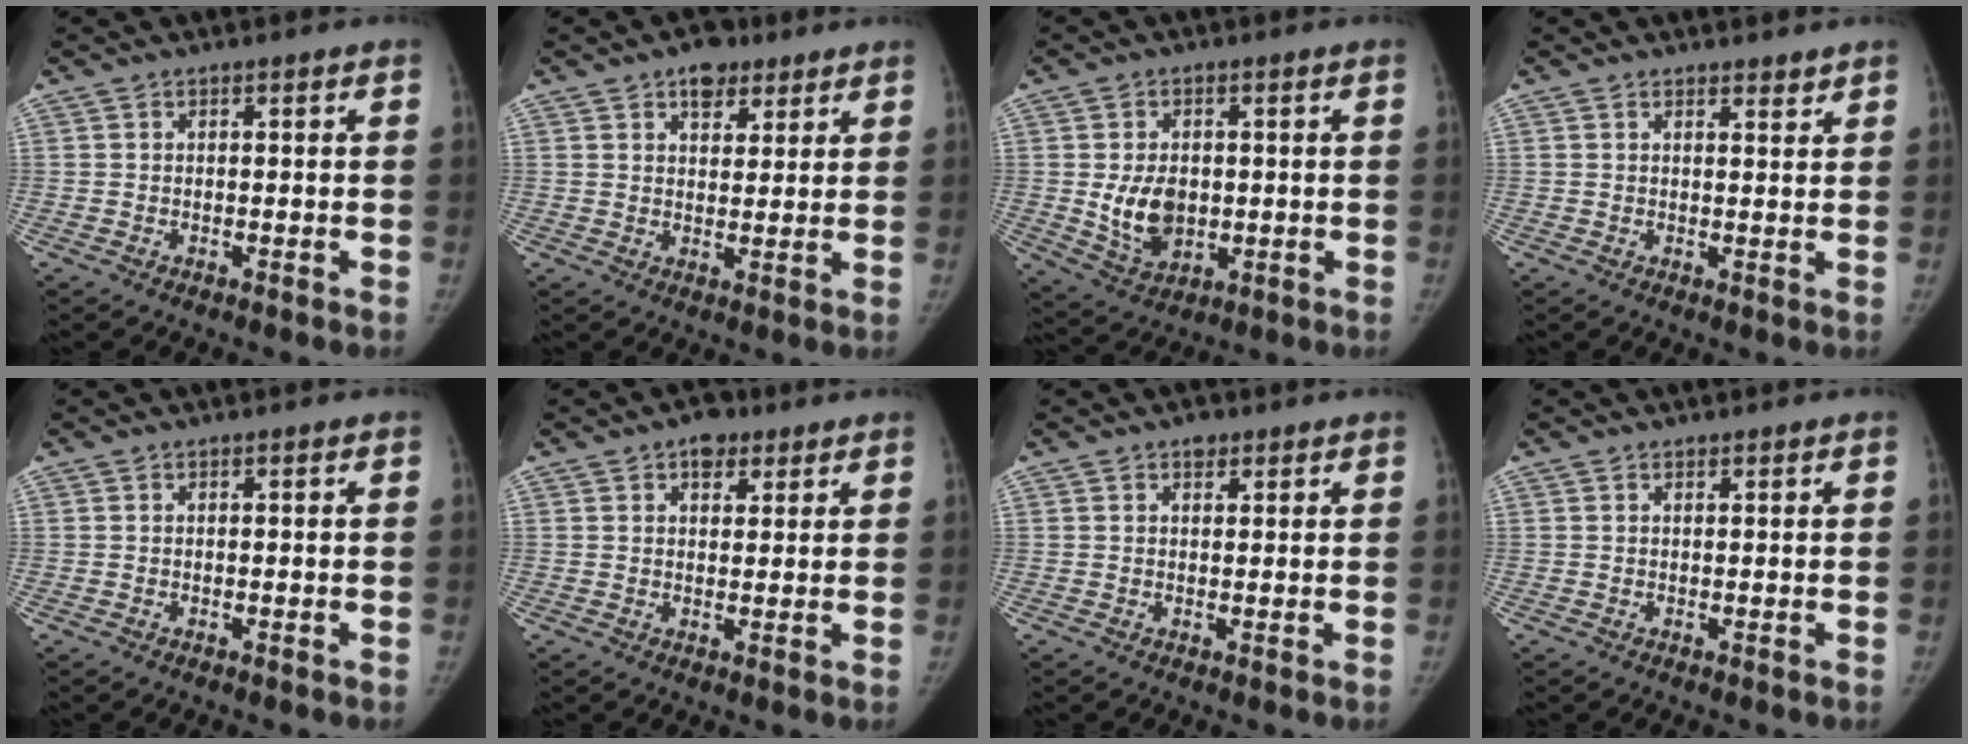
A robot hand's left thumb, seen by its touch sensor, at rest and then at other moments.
{"total": 5.9, "force": [3.6, 3.6, 2.9], "torque": [-0.013, -0.015, 0.053]}
{"total": 8.3, "force": [-0.2, 5.8, 5.9], "torque": [-0.081, -0.011, 0.011]}
{"total": 1.8, "force": [1.6, 0.5, 0.5], "torque": [0.002, -0.013, 0.023]}
{"total": 0.0}
{"total": 4.4, "force": [2.5, 2.9, 2.2], "torque": [-0.006, -0.007, 0.034]}
{"total": 1.8, "force": [1.1, 1.2, 0.8], "torque": [0.001, -0.004, 0.014]}
{"total": 0.0}